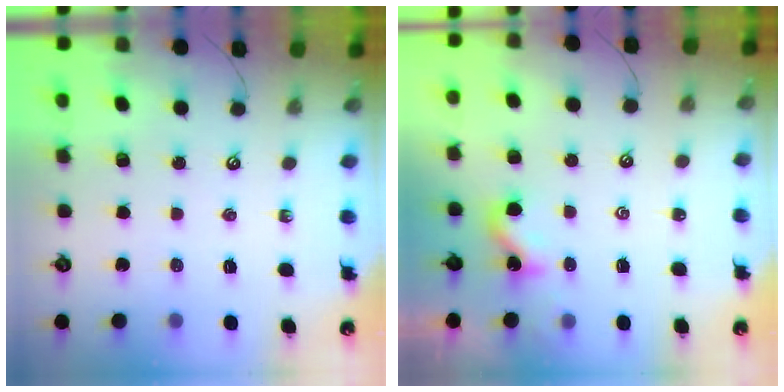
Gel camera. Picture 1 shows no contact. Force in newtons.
{"total": 1.8, "press": 1.8, "slide": 0.5}